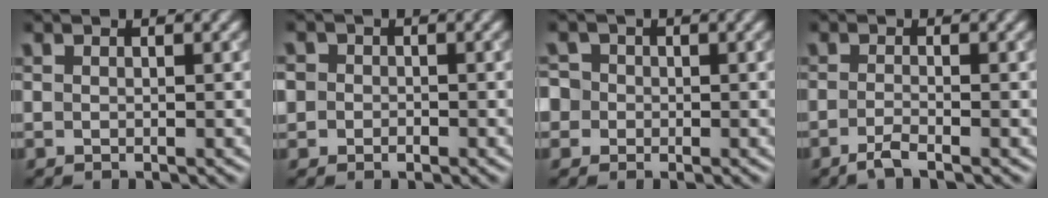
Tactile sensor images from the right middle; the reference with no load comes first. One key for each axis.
{"total": 2.7, "fx": 0.1, "fy": 2.6, "fz": 1.0, "tx": 0.004, "ty": 0.013, "tz": -0.031}
{"total": 3.7, "fx": -0.3, "fy": 3.5, "fz": 1.1, "tx": -0.008, "ty": 0.025, "tz": -0.030}
{"total": 1.8, "fx": -1.1, "fy": 0.4, "fz": 1.3, "tx": -0.020, "ty": -0.001, "tz": -0.031}